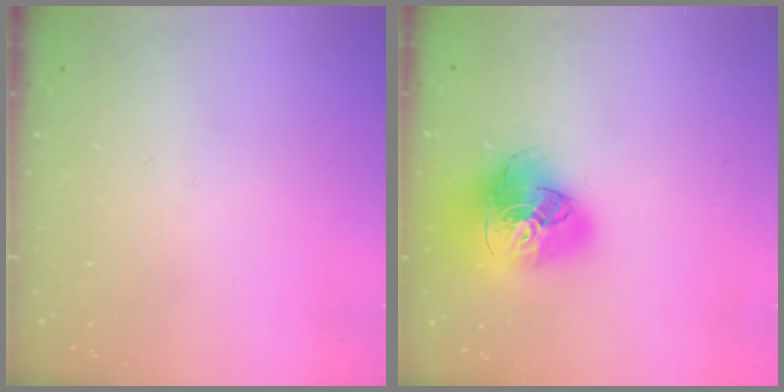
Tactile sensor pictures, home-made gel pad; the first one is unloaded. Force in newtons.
{"total": 21.8, "press": 21.6, "slide": 2.6}